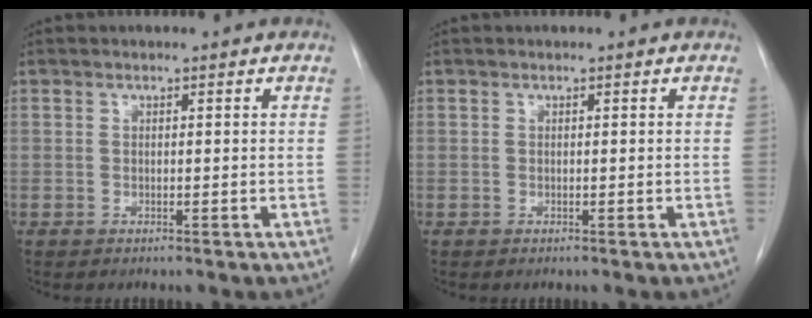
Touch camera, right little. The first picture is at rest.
{"total": 0.0}